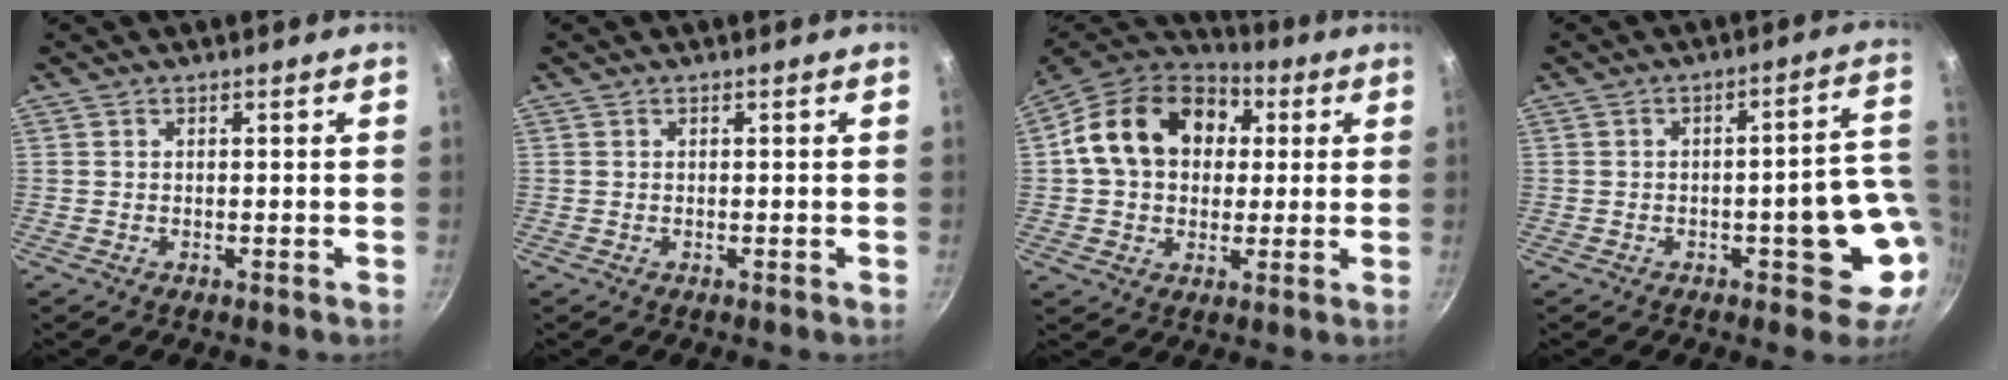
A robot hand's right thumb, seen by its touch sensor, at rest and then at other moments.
{"total": 0.0}
{"total": 19.2, "force": [4.0, 14.7, 11.8], "torque": [-0.184, 0.028, 0.054]}
{"total": 11.0, "force": [-2.0, 4.3, 10.0], "torque": [-0.083, 0.022, -0.023]}